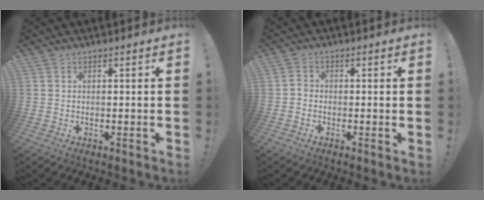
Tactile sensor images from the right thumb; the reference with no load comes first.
{"total": 1.1, "force": [-0.5, 0.7, 0.7], "torque": [-0.013, 0.005, -0.009]}